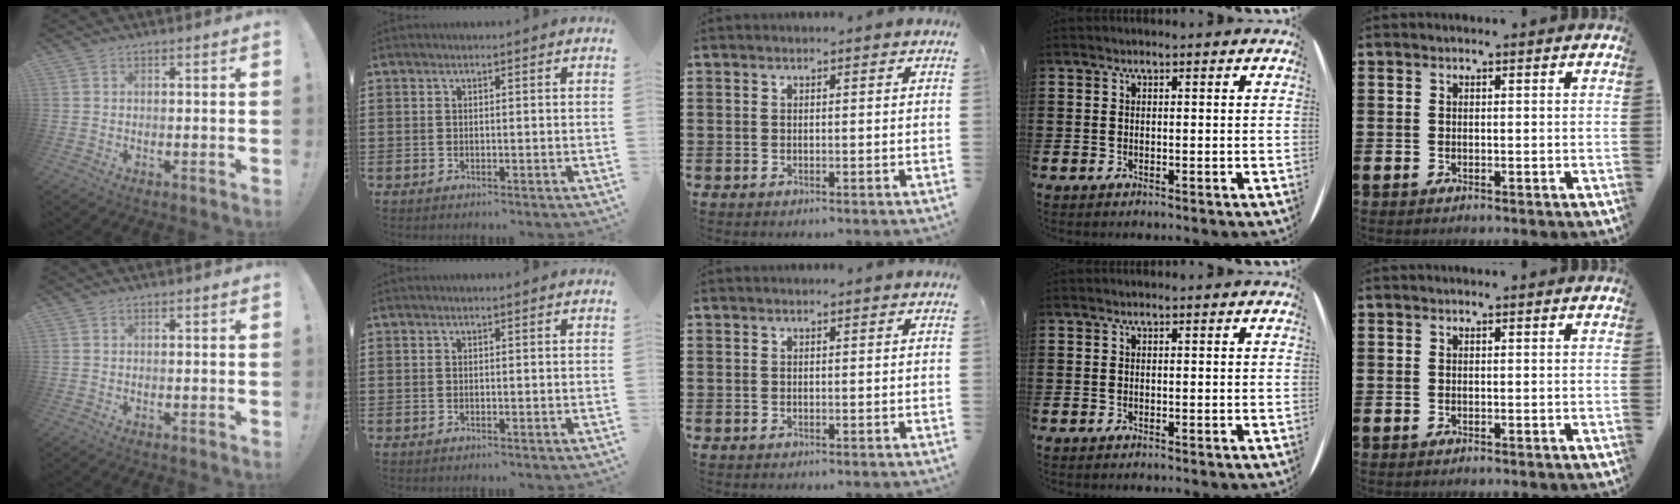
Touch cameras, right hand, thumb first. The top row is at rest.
{}